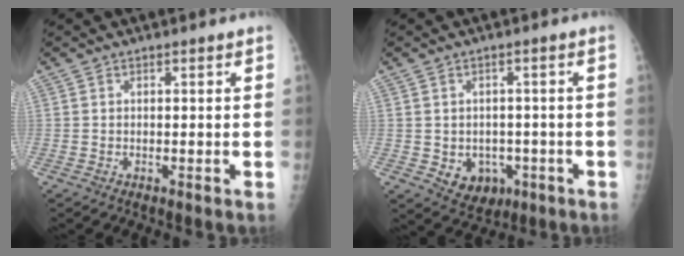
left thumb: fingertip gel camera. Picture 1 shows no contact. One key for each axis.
{"total": 6.8, "fx": -1.9, "fy": 5.5, "fz": 3.4, "tx": -0.026, "ty": 0.011, "tz": -0.012}